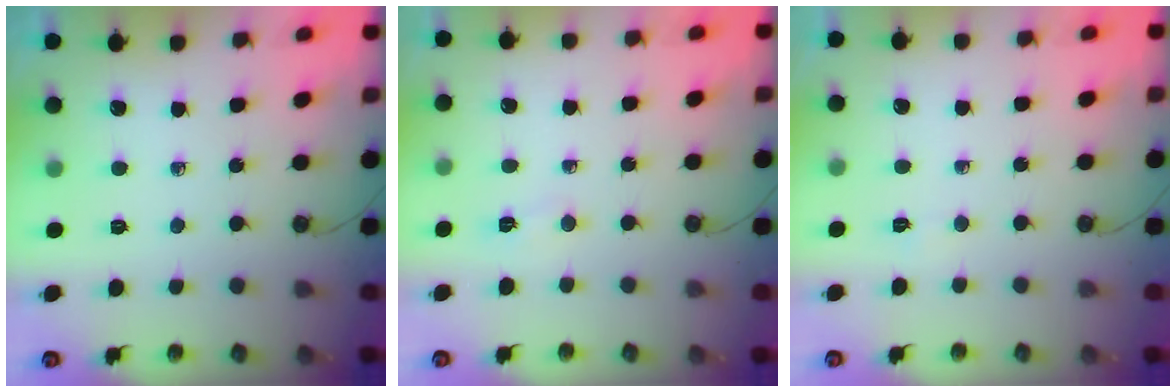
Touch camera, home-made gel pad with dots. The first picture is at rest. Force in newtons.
{"total": 4.1, "press": 2.2, "slide": 3.4}
{"total": 2.1, "press": 1.6, "slide": 1.4}